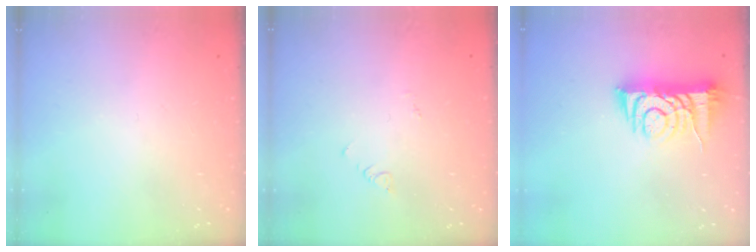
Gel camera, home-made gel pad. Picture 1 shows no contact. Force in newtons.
{"total": 1.9, "press": 1.9, "slide": 0.4}
{"total": 8.4, "press": 8.3, "slide": 0.9}